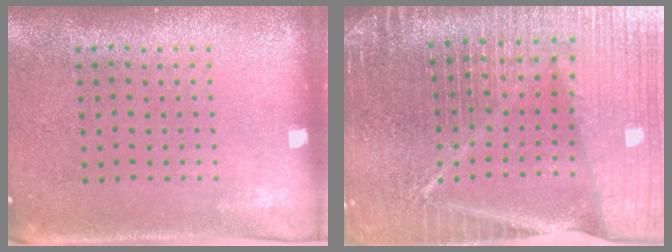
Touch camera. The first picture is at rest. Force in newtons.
{"total": 6.9, "press": 5.9, "slide": 3.6}